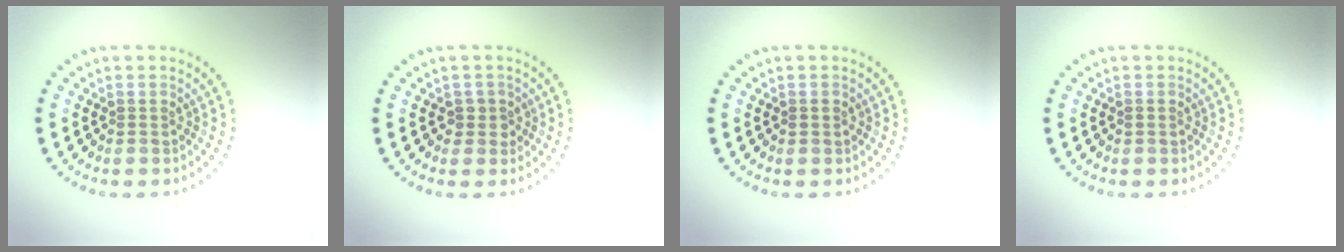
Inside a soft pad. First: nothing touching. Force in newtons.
{"total": 1.5, "press": 1.2, "slide": 0.9}
{"total": 0.7, "press": 0.7, "slide": 0.1}
{"total": 0.5, "press": 0.5, "slide": 0.2}